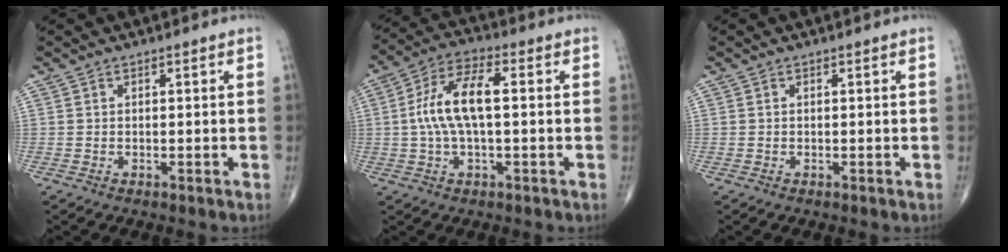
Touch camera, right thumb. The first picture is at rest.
{"total": 10.9, "force": [0.5, 4.4, 10.0], "torque": [-0.208, 0.029, 0.005]}
{"total": 0.0}